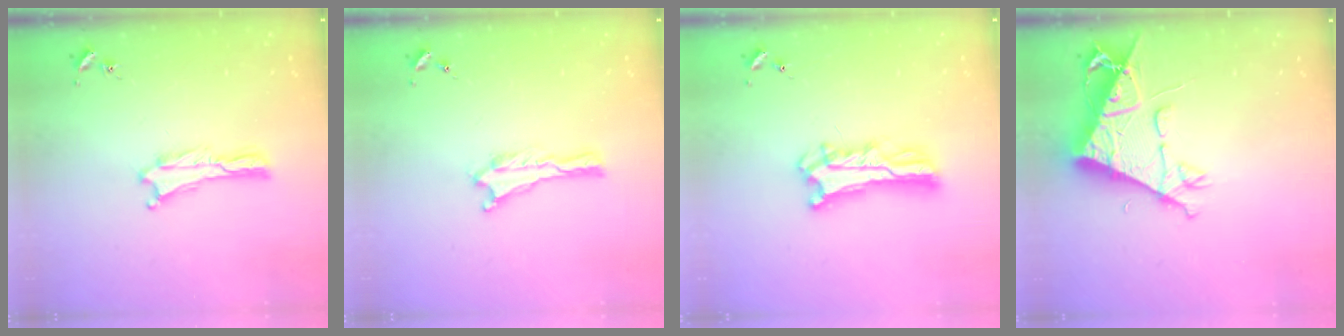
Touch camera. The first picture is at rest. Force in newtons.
{"total": 0.0}
{"total": 7.0, "press": 6.9, "slide": 0.6}
{"total": 9.7, "press": 9.6, "slide": 1.4}